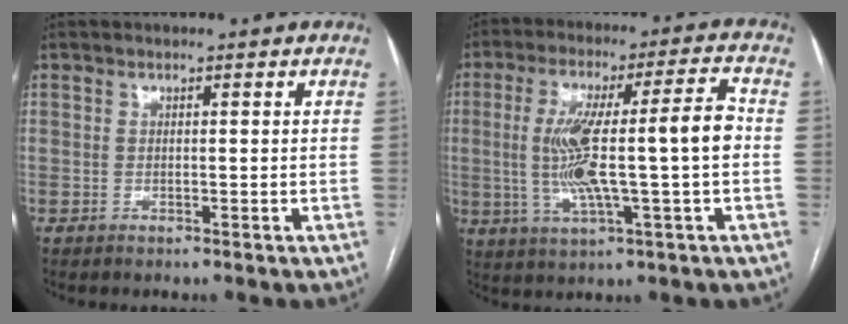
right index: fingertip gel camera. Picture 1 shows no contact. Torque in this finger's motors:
{"motor_torque": [0.74, -0.24, 0.43, 0.15]}